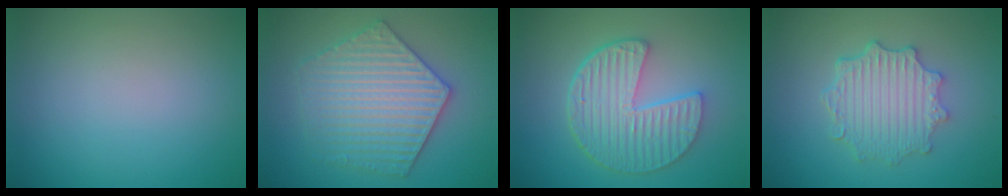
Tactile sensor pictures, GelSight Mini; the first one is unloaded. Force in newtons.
{"total": 6.1, "press": 6.1, "slide": 0.9}
{"total": 6.5, "press": 4.9, "slide": 4.2}
{"total": 4.6, "press": 3.8, "slide": 2.6}